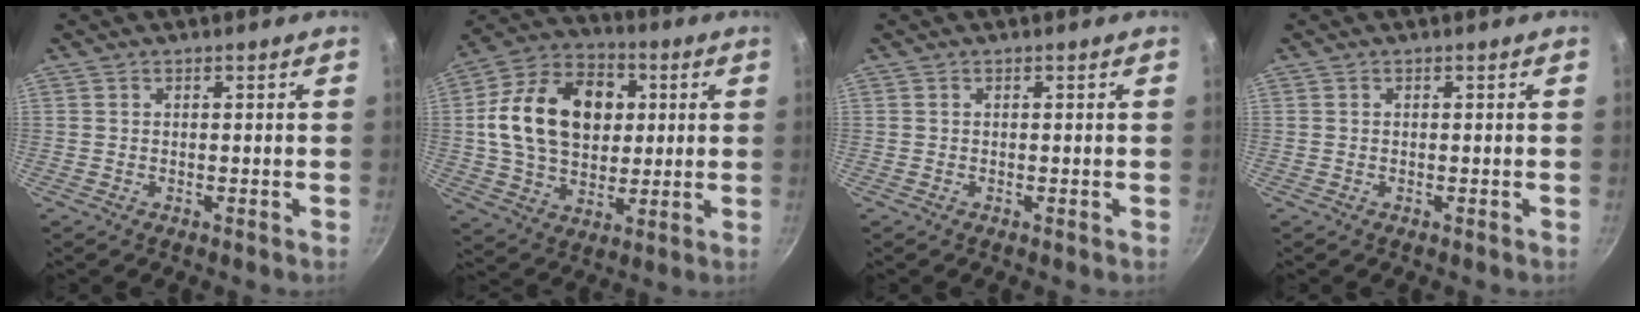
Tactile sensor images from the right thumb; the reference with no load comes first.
{"total": 20.5, "force": [3.2, 14.8, 13.9], "torque": [-0.207, 0.016, 0.046]}
{"total": 0.0}
{"total": 0.0}